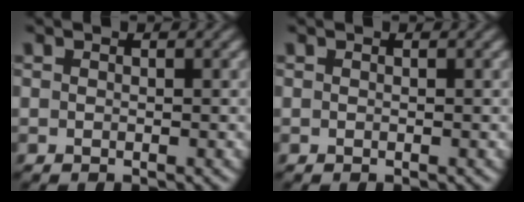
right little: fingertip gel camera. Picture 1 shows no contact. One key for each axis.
{"total": 0.0}